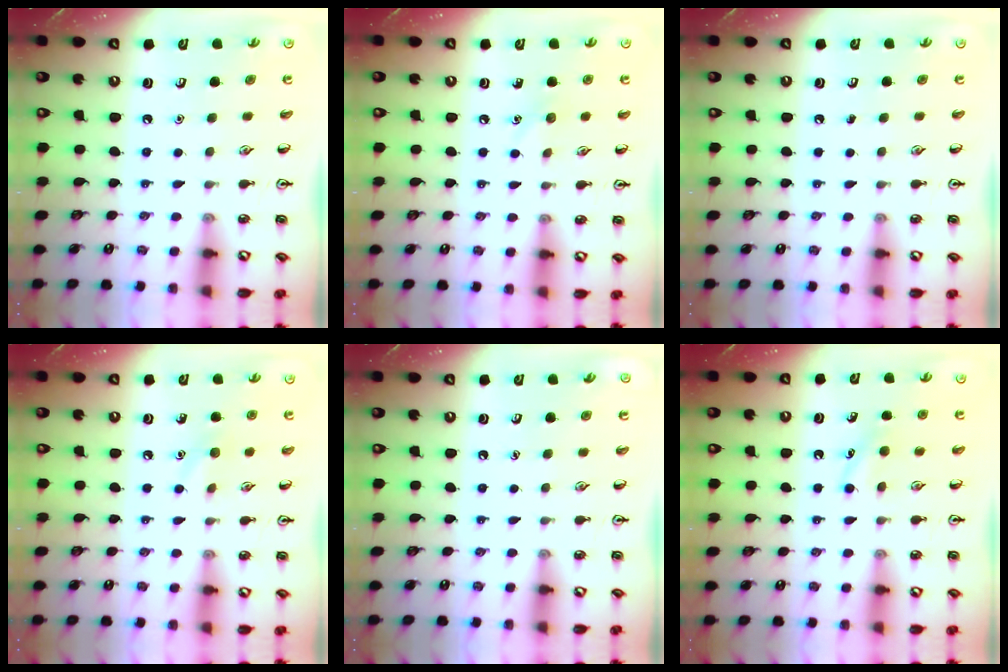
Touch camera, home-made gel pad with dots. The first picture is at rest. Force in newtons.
{"total": 5.7, "press": 5.4, "slide": 1.8}
{"total": 0.0}
{"total": 6.2, "press": 6.0, "slide": 1.7}
{"total": 0.0}
{"total": 4.4, "press": 4.2, "slide": 1.3}